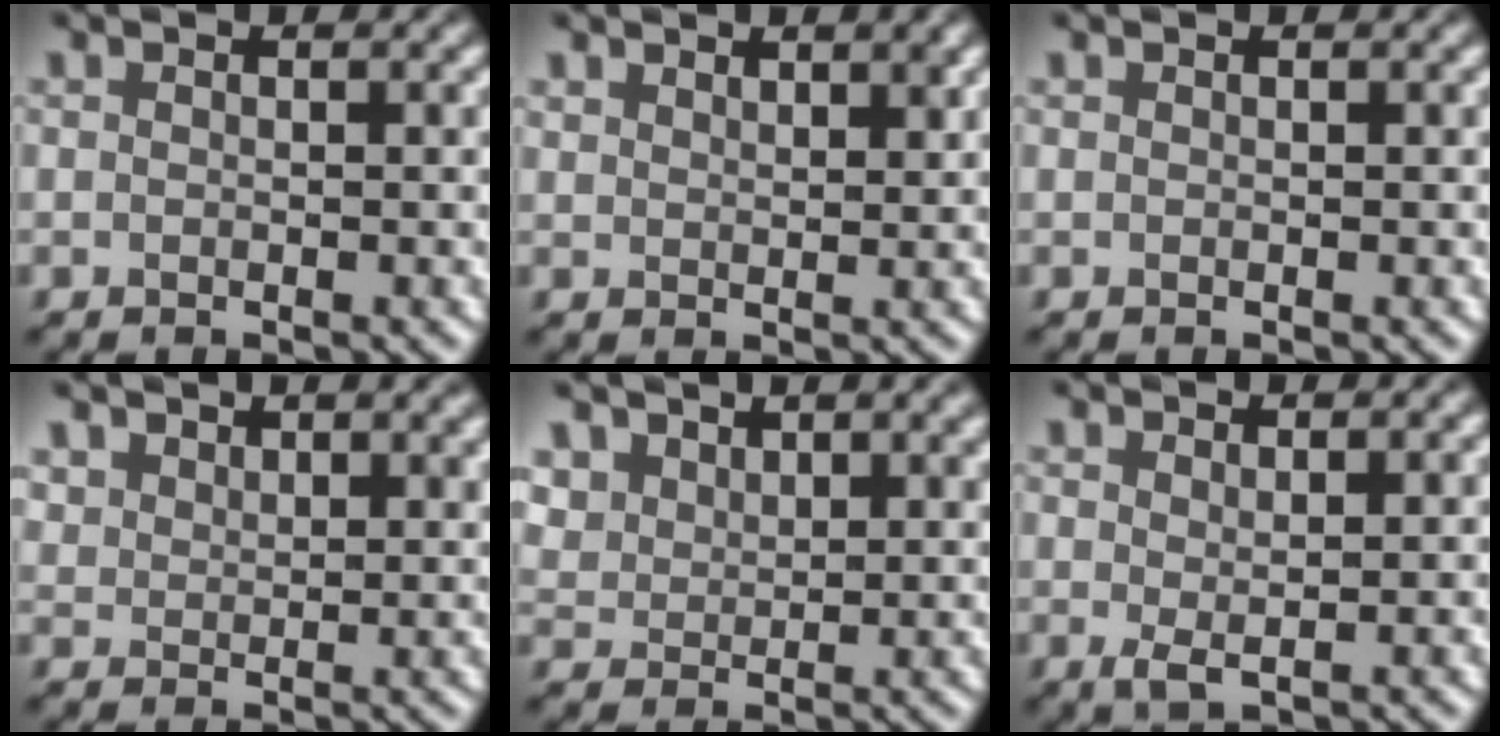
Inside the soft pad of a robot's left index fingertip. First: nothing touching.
{"total": 2.3, "force": [1.8, 0.9, 1.0], "torque": [-0.019, 0.000, 0.037]}
{"total": 0.0}
{"total": 4.2, "force": [3.3, 2.1, 1.4], "torque": [-0.043, -0.002, 0.060]}
{"total": 5.5, "force": [4.1, 2.9, 2.3], "torque": [-0.073, 0.001, 0.073]}
{"total": 1.2, "force": [0.5, 0.3, 1.1], "torque": [-0.024, -0.005, 0.012]}